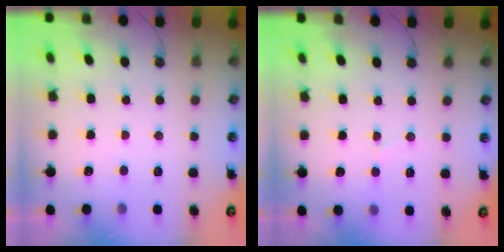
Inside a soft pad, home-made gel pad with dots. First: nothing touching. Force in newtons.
{"total": 3.0, "press": 3.0, "slide": 0.3}